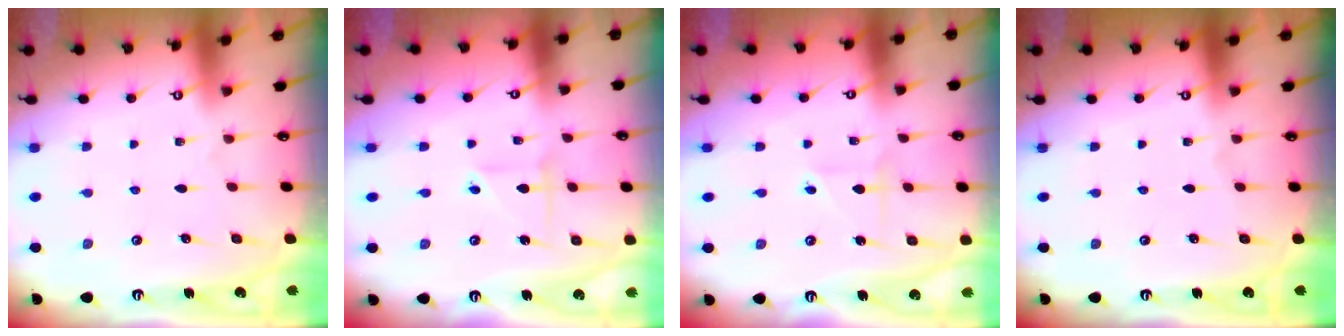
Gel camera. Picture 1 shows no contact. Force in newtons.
{"total": 2.5, "press": 2.5, "slide": 0.1}
{"total": 3.0, "press": 2.8, "slide": 1.0}
{"total": 0.0}